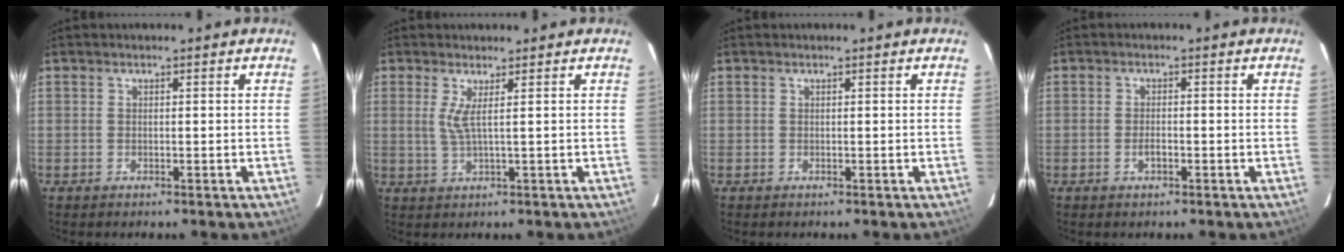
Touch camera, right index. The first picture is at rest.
{"total": 2.7, "force": [0.8, -0.4, 2.6], "torque": [-0.050, -0.007, 0.013]}
{"total": 0.0}
{"total": 1.7, "force": [-0.8, 0.7, 1.4], "torque": [-0.028, 0.001, -0.015]}